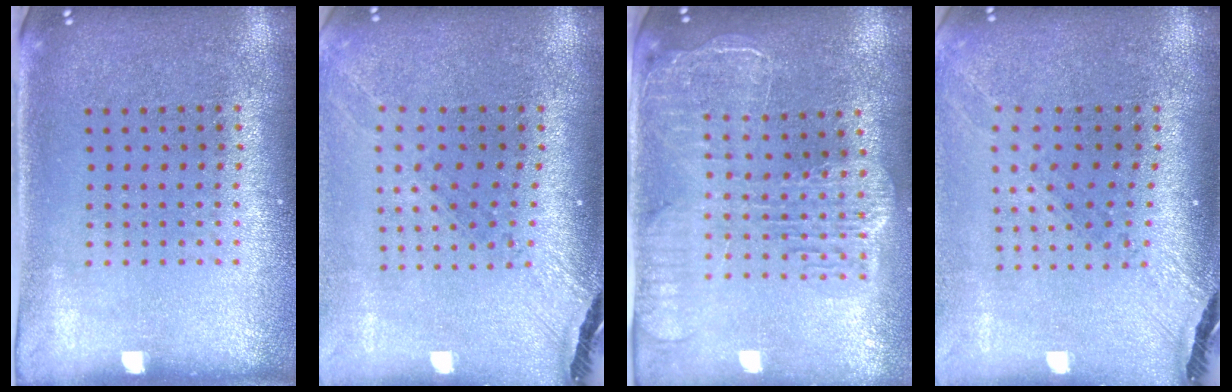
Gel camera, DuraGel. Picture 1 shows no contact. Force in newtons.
{"total": 1.5, "press": 1.5, "slide": 0.4}
{"total": 2.5, "press": 2.2, "slide": 1.3}
{"total": 1.5, "press": 1.5, "slide": 0.4}